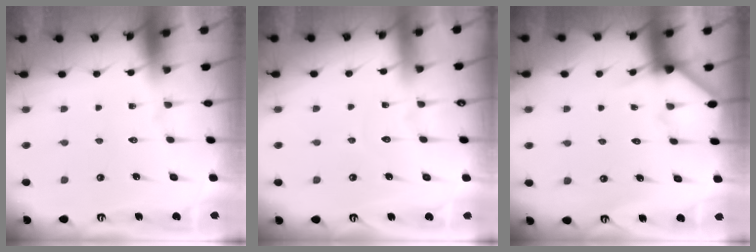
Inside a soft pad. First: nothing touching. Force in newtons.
{"total": 3.1, "press": 3.1, "slide": 0.3}
{"total": 5.2, "press": 5.2, "slide": 0.4}